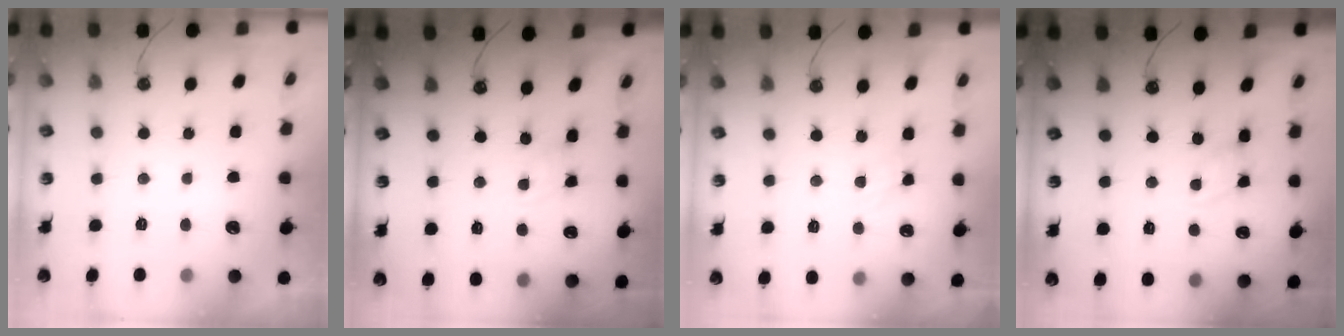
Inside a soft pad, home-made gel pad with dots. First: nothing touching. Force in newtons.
{"total": 2.9, "press": 2.9, "slide": 0.4}
{"total": 4.6, "press": 4.6, "slide": 0.3}
{"total": 2.7, "press": 2.7, "slide": 0.4}